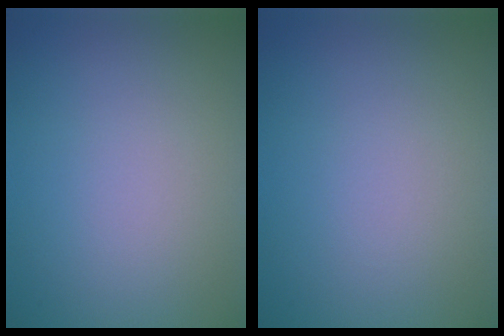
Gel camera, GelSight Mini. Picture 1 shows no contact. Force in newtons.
{"total": 0.0}